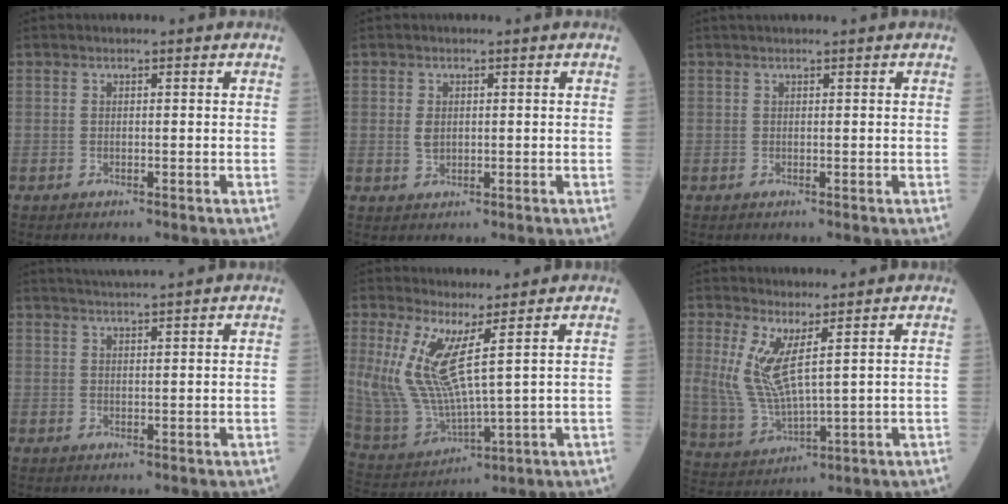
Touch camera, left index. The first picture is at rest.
{"total": 1.5, "force": [0.2, 1.0, 1.1], "torque": [-0.022, 0.001, 0.014]}
{"total": 2.6, "force": [2.4, -0.2, 1.1], "torque": [-0.010, 0.025, 0.037]}
{"total": 3.8, "force": [3.4, -1.0, 1.4], "torque": [-0.019, 0.019, 0.060]}
{"total": 10.2, "force": [3.6, 1.5, 9.4], "torque": [-0.222, -0.014, 0.092]}
{"total": 7.8, "force": [2.7, 1.6, 7.2], "torque": [-0.172, -0.009, 0.073]}